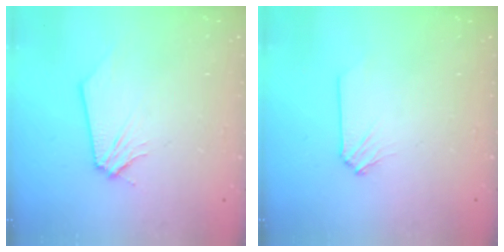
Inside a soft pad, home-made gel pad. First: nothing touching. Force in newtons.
{"total": 0.0}